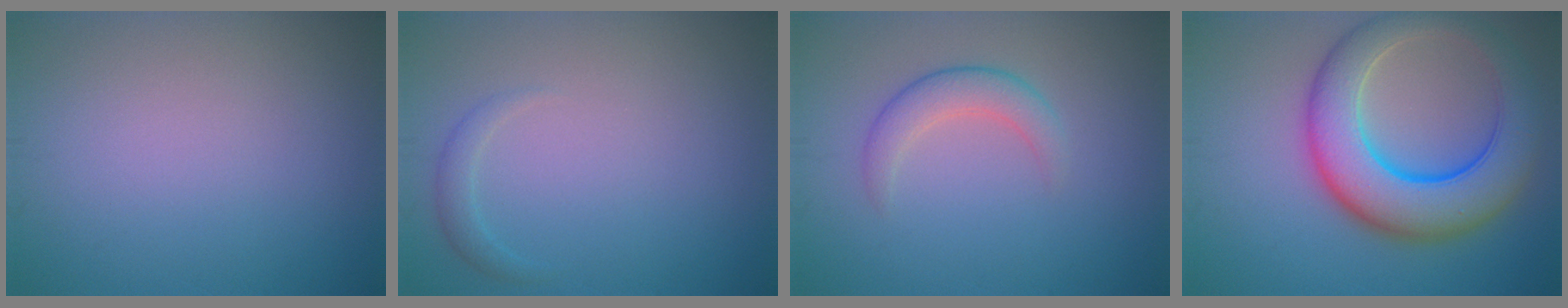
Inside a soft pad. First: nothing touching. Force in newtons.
{"total": 1.2, "press": 1.2, "slide": 0.1}
{"total": 2.8, "press": 2.8, "slide": 0.2}
{"total": 9.7, "press": 9.7, "slide": 0.2}